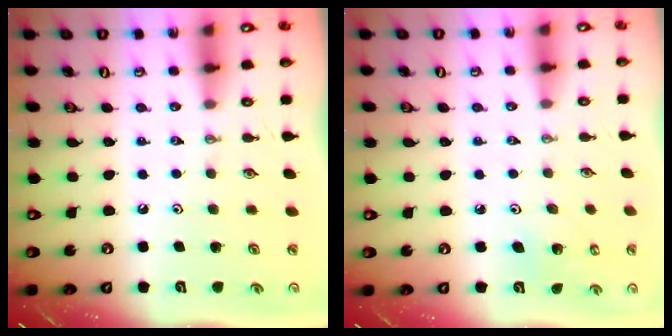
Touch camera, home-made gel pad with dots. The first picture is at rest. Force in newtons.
{"total": 4.4, "press": 4.4, "slide": 0.4}